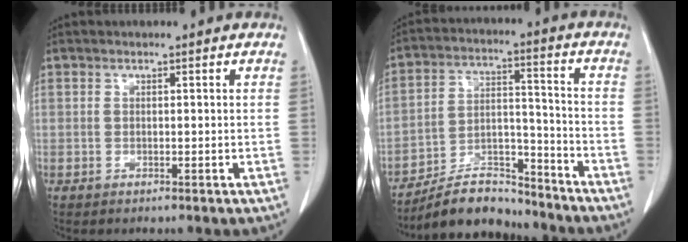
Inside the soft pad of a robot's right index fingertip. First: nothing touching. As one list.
[{"total": 10.7, "force": [-10.0, 3.2, 2.0], "torque": [-0.028, 0.035, -0.176]}]